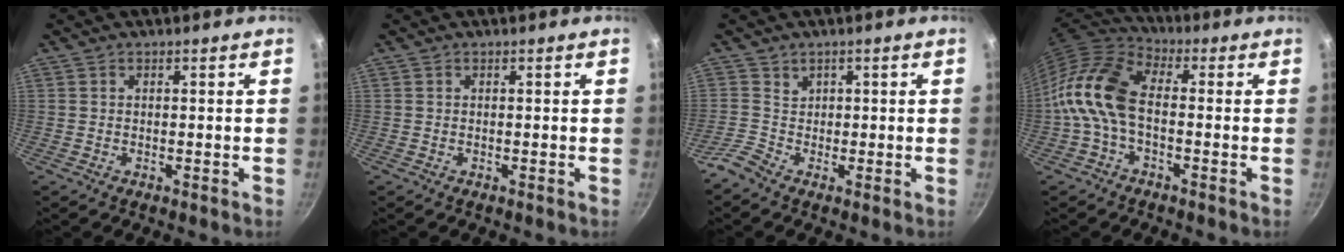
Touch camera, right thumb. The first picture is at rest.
{"total": 0.0}
{"total": 2.1, "force": [-0.7, 1.9, 0.4], "torque": [0.011, 0.018, -0.013]}
{"total": 11.7, "force": [-1.8, 6.9, 9.3], "torque": [-0.180, 0.038, -0.056]}